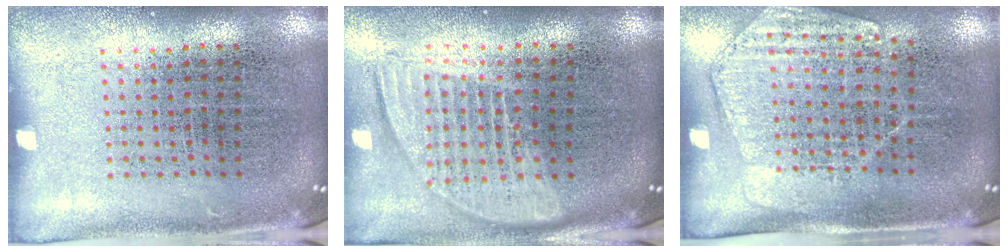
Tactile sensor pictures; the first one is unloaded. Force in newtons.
{"total": 1.8, "press": 1.6, "slide": 1.0}
{"total": 1.6, "press": 1.5, "slide": 0.6}